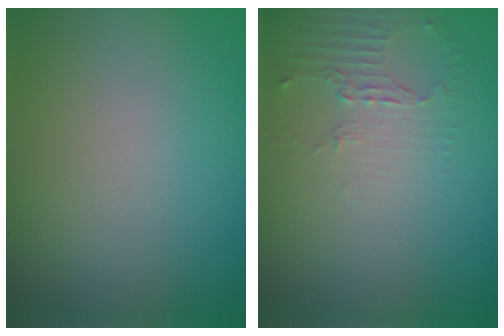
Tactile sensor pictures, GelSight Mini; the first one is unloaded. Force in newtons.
{"total": 2.3, "press": 1.6, "slide": 1.6}